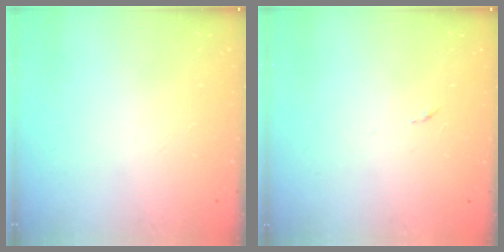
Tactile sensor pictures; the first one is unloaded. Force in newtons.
{"total": 2.6, "press": 2.6, "slide": 0.4}